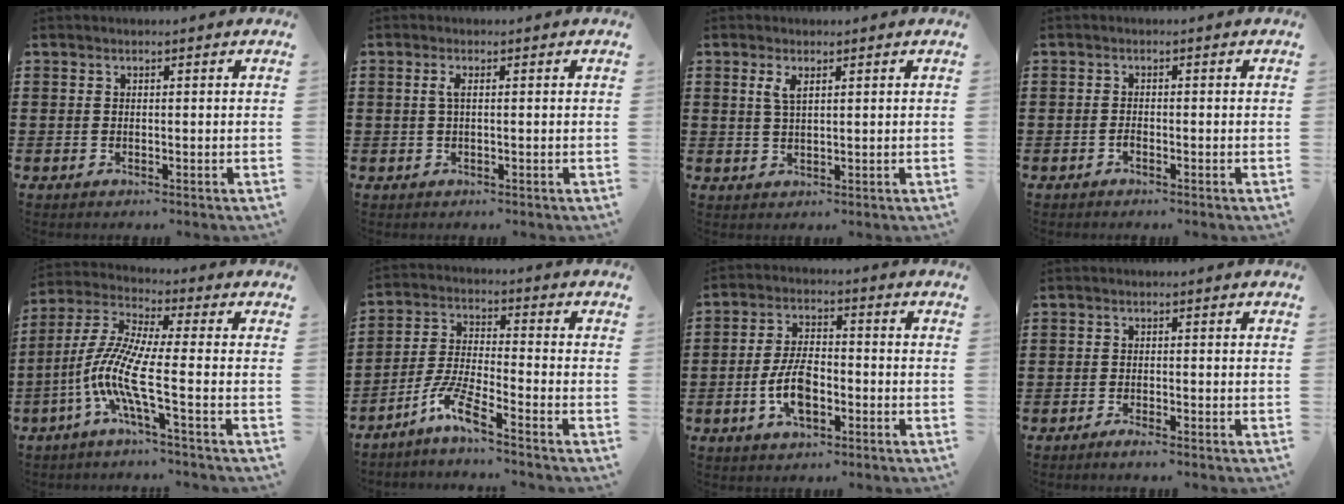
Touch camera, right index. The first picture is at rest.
{"total": 1.4, "force": [0.1, 0.3, 1.4], "torque": [-0.028, 0.000, 0.001]}
{"total": 2.6, "force": [1.2, 0.9, 2.1], "torque": [-0.046, 0.005, 0.020]}
{"total": 0.8, "force": [-0.7, 0.2, 0.4], "torque": [-0.011, -0.005, -0.011]}
{"total": 9.1, "force": [-3.6, 1.2, 8.3], "torque": [-0.210, -0.024, -0.083]}
{"total": 6.7, "force": [-5.1, 0.3, 4.3], "torque": [-0.114, -0.019, -0.104]}
{"total": 7.4, "force": [-2.3, 3.6, 6.0], "torque": [-0.136, 0.003, -0.048]}
{"total": 1.2, "force": [-1.1, 0.0, 0.4], "torque": [-0.009, -0.004, -0.021]}